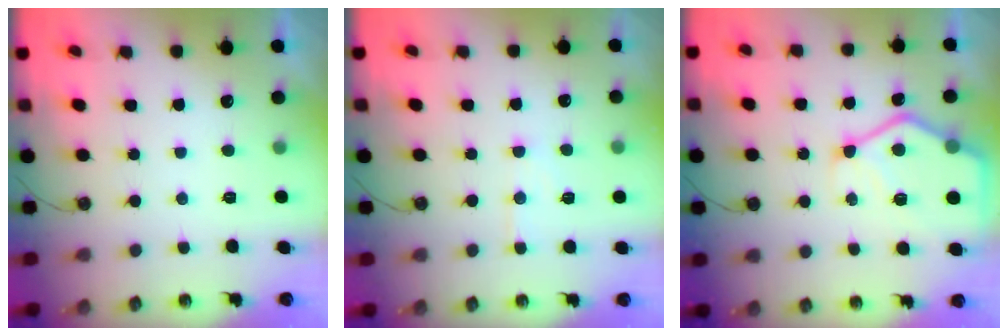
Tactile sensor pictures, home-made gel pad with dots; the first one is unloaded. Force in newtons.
{"total": 5.7, "press": 5.7, "slide": 0.3}
{"total": 13.6, "press": 13.5, "slide": 1.4}